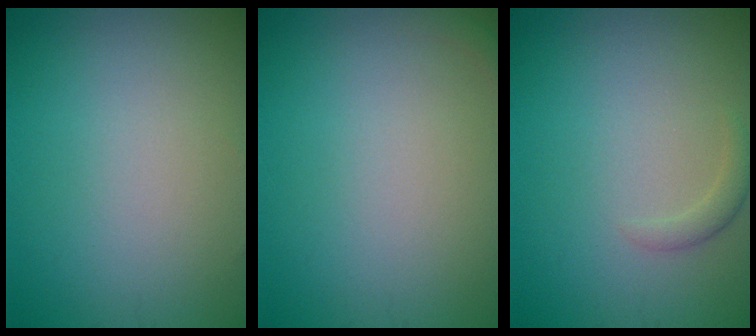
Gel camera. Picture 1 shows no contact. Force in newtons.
{"total": 0.6, "press": 0.6, "slide": 0.1}
{"total": 1.1, "press": 1.1, "slide": 0.0}